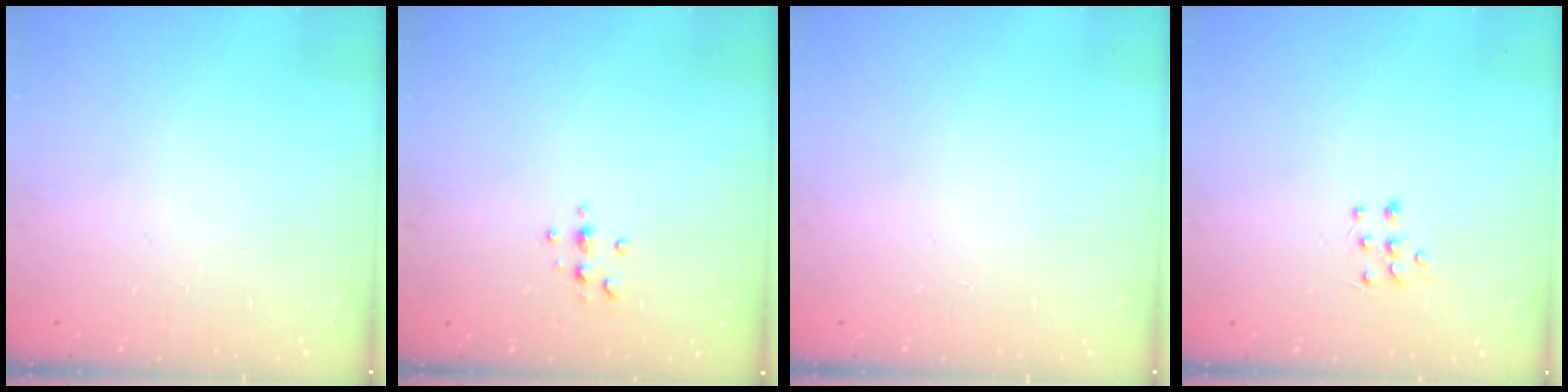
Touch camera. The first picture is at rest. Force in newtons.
{"total": 3.0, "press": 3.0, "slide": 0.4}
{"total": 0.0}
{"total": 6.4, "press": 6.3, "slide": 0.8}